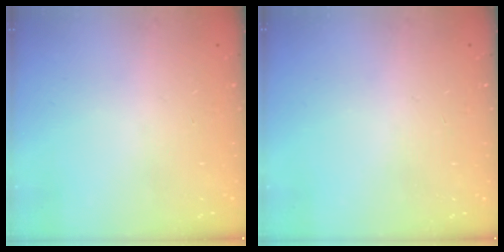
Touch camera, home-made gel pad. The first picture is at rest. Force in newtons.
{"total": 0.0}